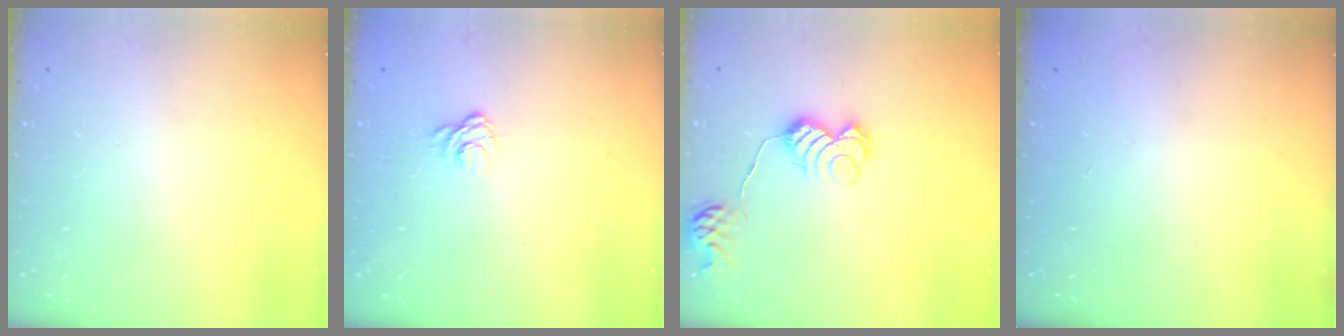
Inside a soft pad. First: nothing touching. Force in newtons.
{"total": 5.1, "press": 4.9, "slide": 1.3}
{"total": 11.4, "press": 11.4, "slide": 0.5}
{"total": 2.4, "press": 2.3, "slide": 0.8}